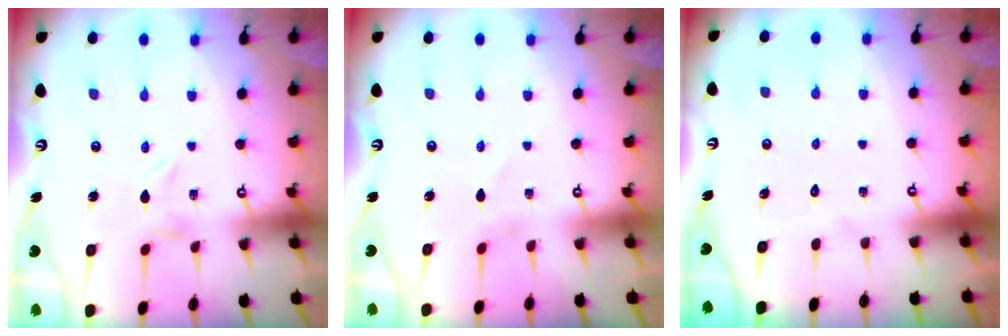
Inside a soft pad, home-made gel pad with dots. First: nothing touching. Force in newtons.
{"total": 0.8, "press": 0.7, "slide": 0.3}
{"total": 1.6, "press": 1.6, "slide": 0.1}